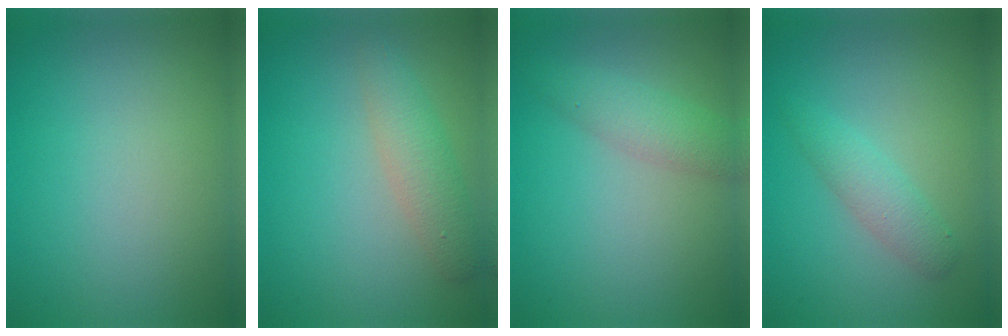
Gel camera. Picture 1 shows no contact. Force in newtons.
{"total": 2.8, "press": 2.8, "slide": 0.1}
{"total": 2.6, "press": 2.6, "slide": 0.0}
{"total": 2.2, "press": 2.2, "slide": 0.1}